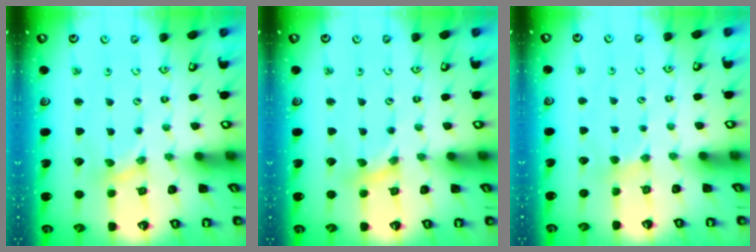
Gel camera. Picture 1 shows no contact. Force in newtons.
{"total": 0.0}
{"total": 2.3, "press": 2.3, "slide": 0.3}